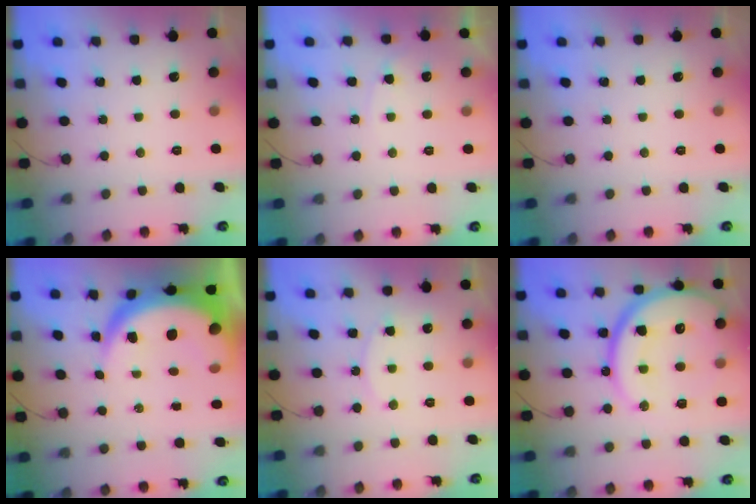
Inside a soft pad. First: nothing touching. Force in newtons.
{"total": 4.2, "press": 4.2, "slide": 0.3}
{"total": 0.0}
{"total": 13.1, "press": 13.0, "slide": 1.4}
{"total": 6.6, "press": 6.6, "slide": 0.7}
{"total": 22.6, "press": 22.5, "slide": 1.9}